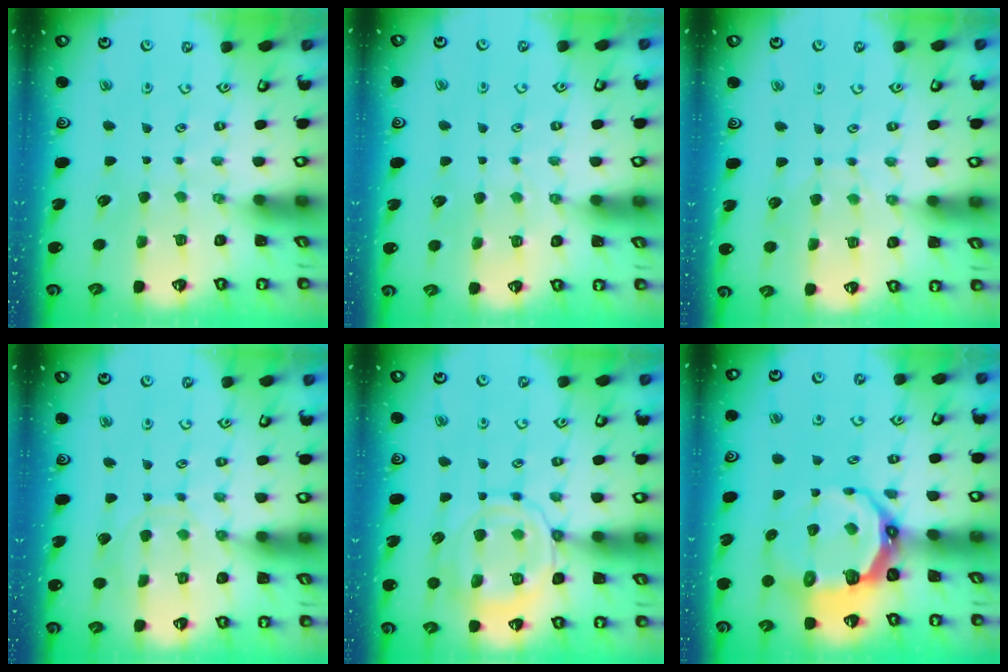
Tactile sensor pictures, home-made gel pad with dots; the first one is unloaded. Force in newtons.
{"total": 3.0, "press": 3.0, "slide": 0.5}
{"total": 6.4, "press": 6.3, "slide": 0.6}
{"total": 8.1, "press": 8.1, "slide": 0.6}
{"total": 13.4, "press": 13.3, "slide": 1.1}
{"total": 11.4, "press": 10.1, "slide": 5.4}